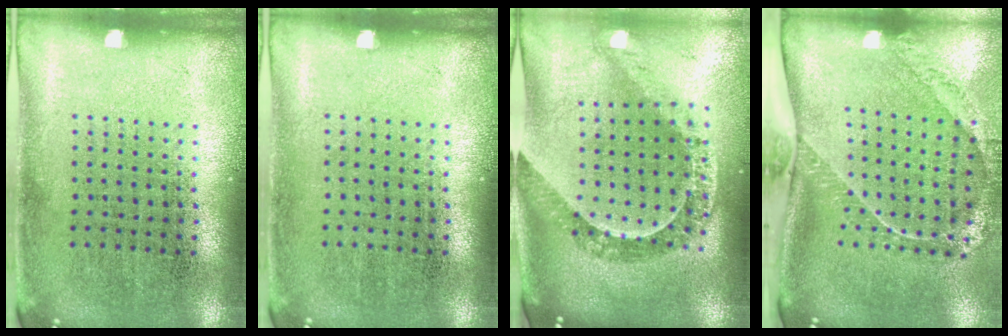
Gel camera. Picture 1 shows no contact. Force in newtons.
{"total": 0.0}
{"total": 1.4, "press": 1.4, "slide": 0.4}
{"total": 2.4, "press": 1.7, "slide": 1.7}